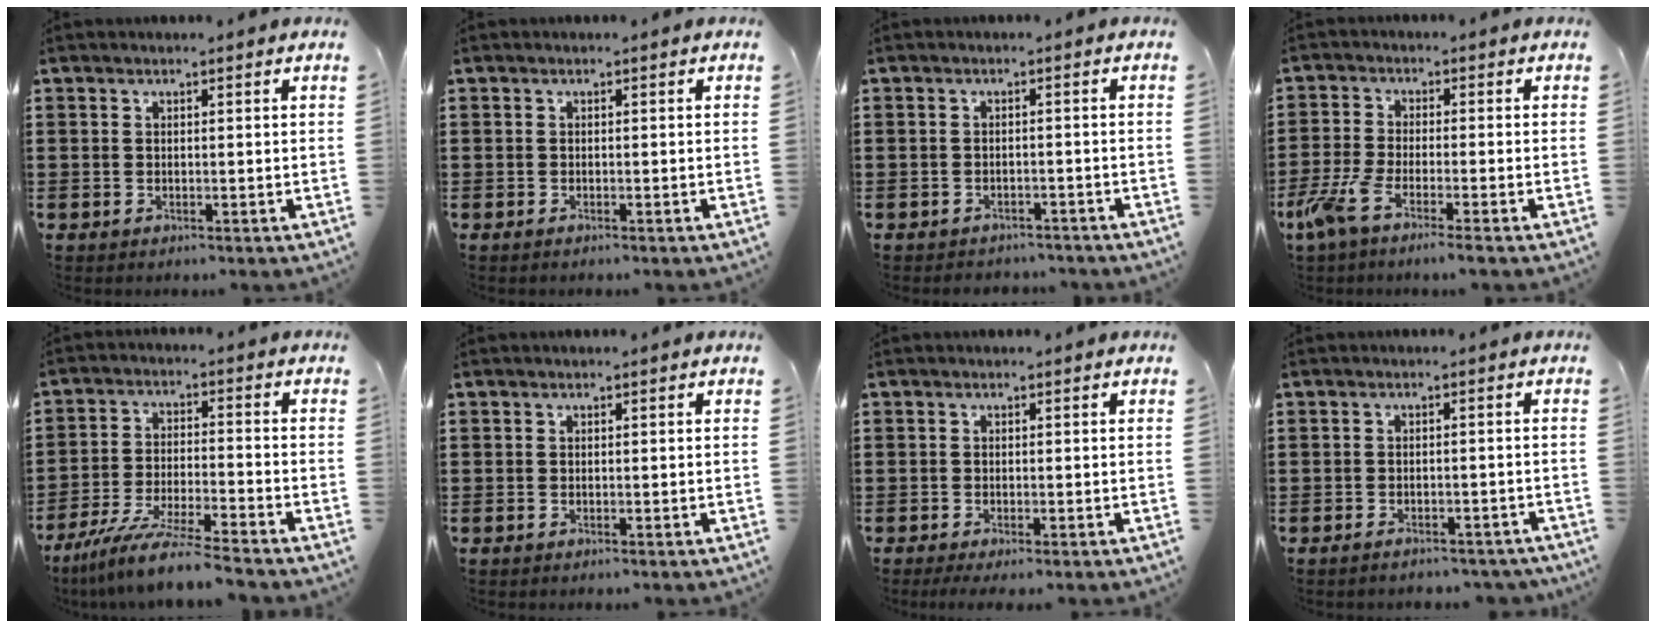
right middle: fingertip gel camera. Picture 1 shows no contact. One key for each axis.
{"total": 0.0}
{"total": 1.6, "fx": -1.6, "fy": 0.3, "fz": -0.1, "tx": -0.004, "ty": 0.001, "tz": -0.036}
{"total": 5.1, "fx": -3.4, "fy": 0.6, "fz": 3.7, "tx": -0.104, "ty": -0.020, "tz": -0.071}
{"total": 8.9, "fx": -7.9, "fy": -0.3, "fz": 4.1, "tx": -0.088, "ty": -0.008, "tz": -0.156}
{"total": 0.0}
{"total": 0.8, "fx": -0.5, "fy": 0.0, "fz": 0.6, "tx": -0.009, "ty": -0.005, "tz": -0.009}
{"total": 2.0, "fx": -1.9, "fy": 0.3, "fz": 0.5, "tx": -0.011, "ty": 0.000, "tz": -0.038}